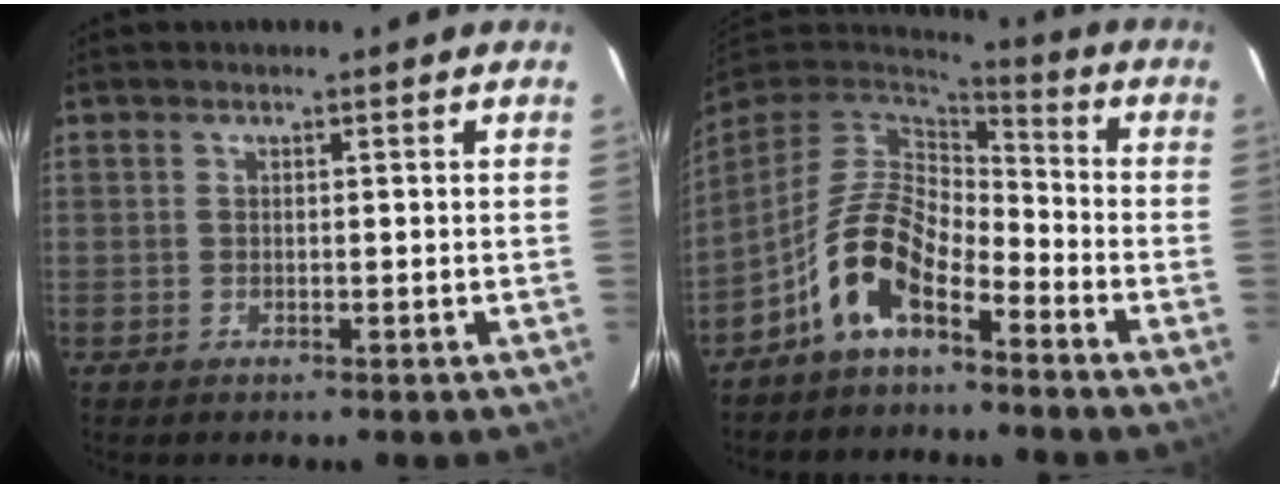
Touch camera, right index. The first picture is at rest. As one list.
[{"total": 11.8, "force": [-6.6, 5.5, 8.1], "torque": [-0.165, 0.013, -0.130]}]